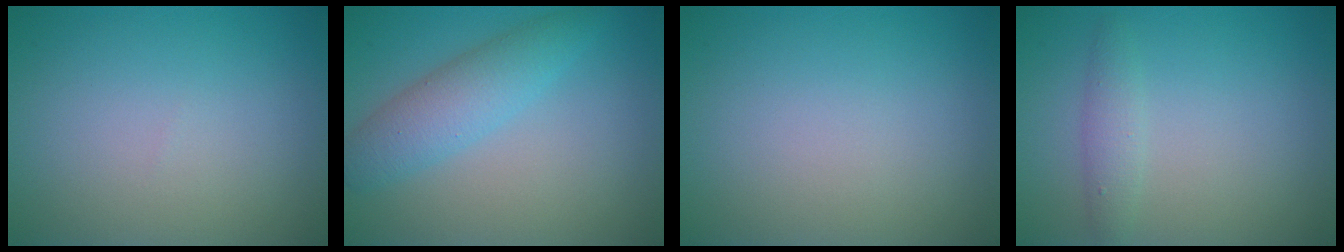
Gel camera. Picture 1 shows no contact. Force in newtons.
{"total": 3.8, "press": 3.8, "slide": 0.0}
{"total": 0.0}
{"total": 1.6, "press": 1.6, "slide": 0.0}